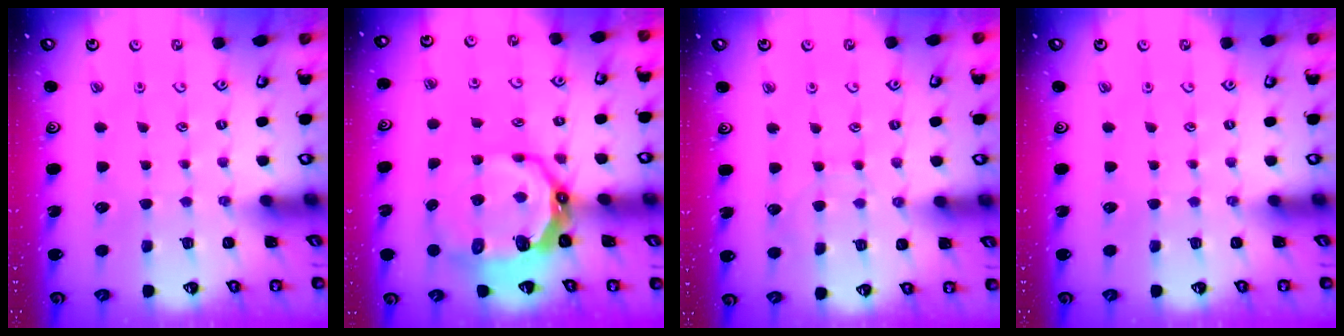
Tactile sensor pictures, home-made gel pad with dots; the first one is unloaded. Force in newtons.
{"total": 12.7, "press": 11.7, "slide": 5.0}
{"total": 2.8, "press": 2.8, "slide": 0.3}
{"total": 0.0}